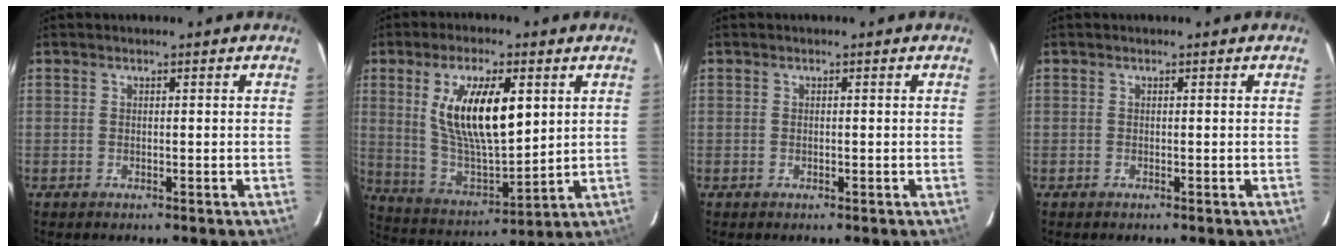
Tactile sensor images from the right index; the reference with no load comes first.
{"total": 16.5, "force": [4.9, 6.2, 14.5], "torque": [-0.270, -0.003, 0.100]}
{"total": 0.0}
{"total": 0.0}